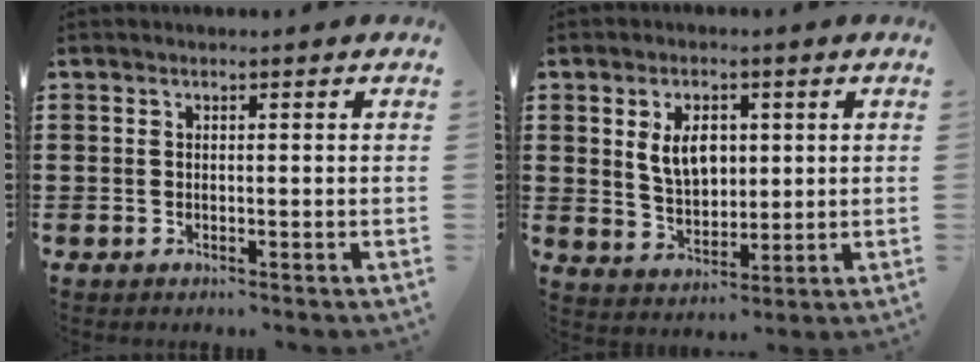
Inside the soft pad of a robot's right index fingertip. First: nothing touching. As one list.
[{"total": 6.3, "force": [1.5, 4.0, 4.5], "torque": [-0.086, 0.008, 0.022]}]